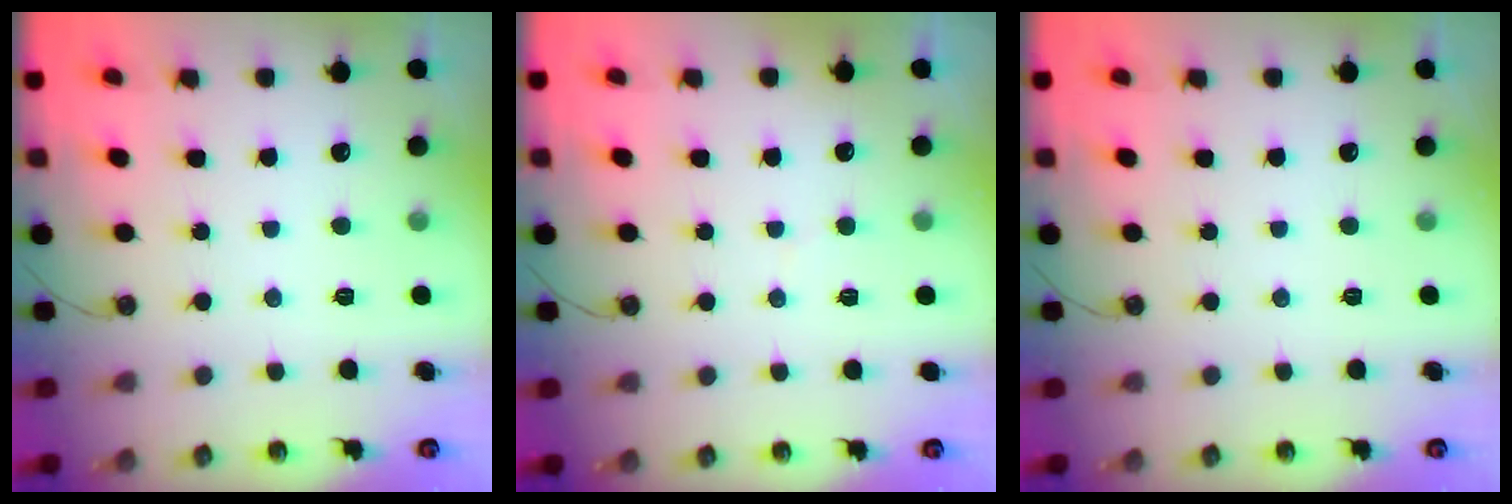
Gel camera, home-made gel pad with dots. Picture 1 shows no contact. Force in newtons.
{"total": 3.1, "press": 3.1, "slide": 0.4}
{"total": 0.0}